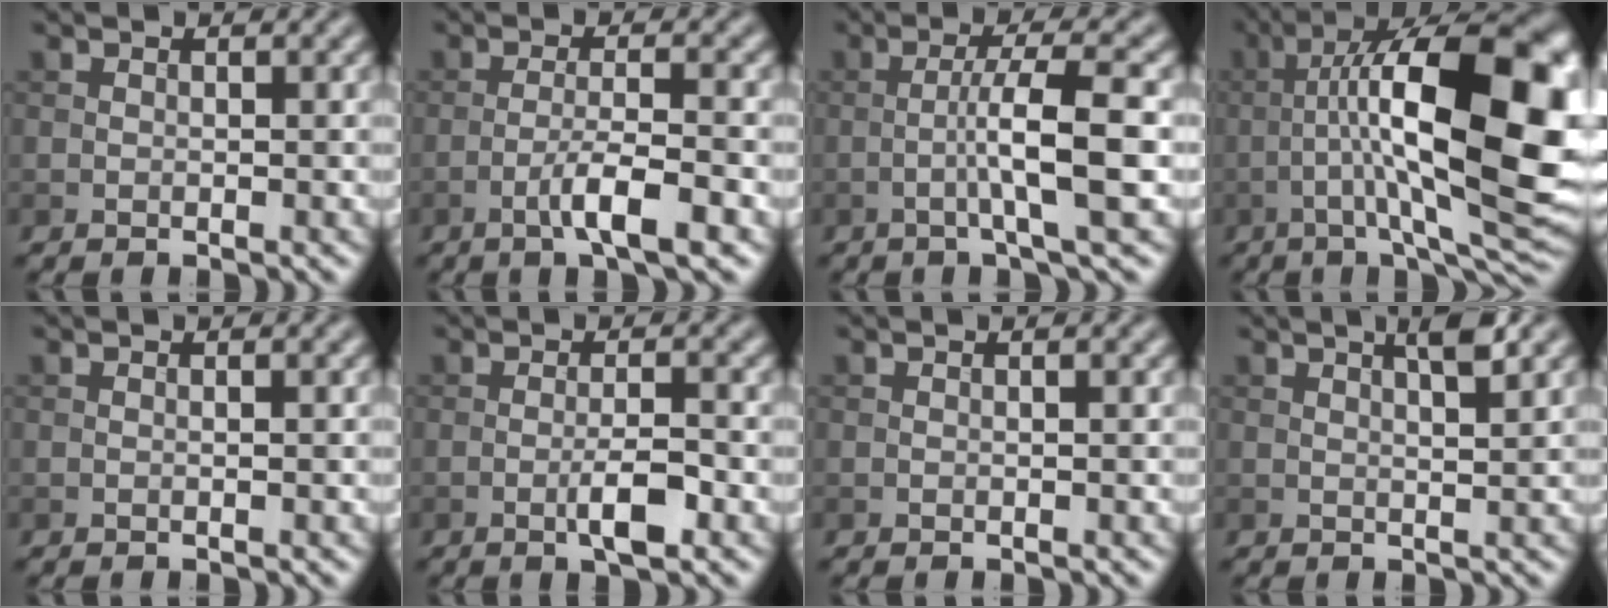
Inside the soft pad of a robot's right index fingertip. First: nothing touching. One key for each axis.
{"total": 4.3, "fx": -2.0, "fy": 0.6, "fz": 3.7, "tx": -0.068, "ty": 0.007, "tz": -0.041}
{"total": 5.8, "fx": -1.2, "fy": 0.5, "fz": 5.7, "tx": -0.090, "ty": 0.015, "tz": -0.028}
{"total": 17.2, "fx": -0.3, "fy": 4.6, "fz": 16.6, "tx": -0.249, "ty": 0.032, "tz": -0.005}
{"total": 0.6, "fx": 0.0, "fy": 0.1, "fz": 0.6, "tx": -0.009, "ty": -0.001, "tz": -0.001}
{"total": 3.3, "fx": -1.2, "fy": 0.6, "fz": 3.0, "tx": -0.053, "ty": 0.003, "tz": -0.025}
{"total": 0.0}
{"total": 2.8, "fx": 1.5, "fy": 0.5, "fz": 2.4, "tx": -0.024, "ty": 0.006, "tz": 0.021}